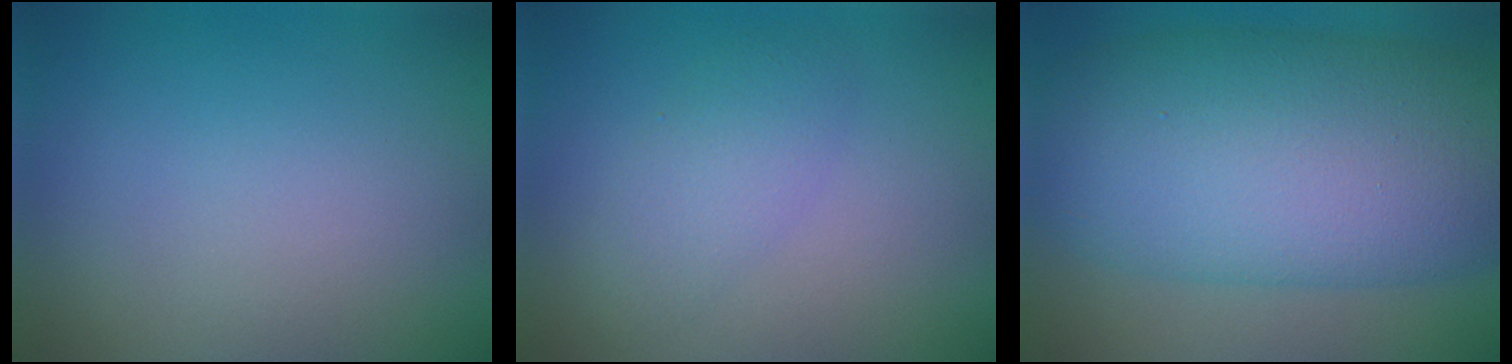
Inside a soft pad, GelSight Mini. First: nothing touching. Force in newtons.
{"total": 2.5, "press": 2.5, "slide": 0.1}
{"total": 13.1, "press": 13.1, "slide": 0.1}